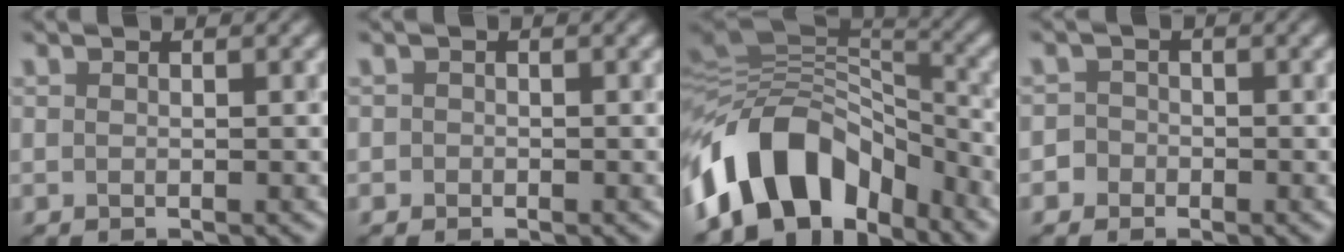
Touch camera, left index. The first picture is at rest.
{"total": 0.6, "force": [-0.2, 0.6, -0.2], "torque": [0.012, -0.001, -0.006]}
{"total": 11.4, "force": [-6.2, 7.0, 6.5], "torque": [-0.102, 0.034, -0.124]}
{"total": 2.0, "force": [-0.8, 1.8, 0.0], "torque": [0.024, 0.013, -0.025]}